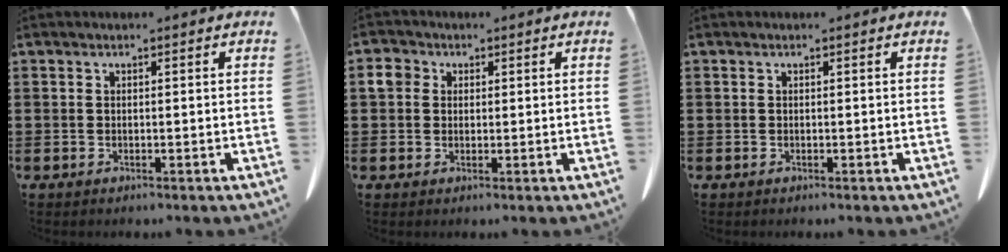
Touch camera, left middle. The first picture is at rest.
{"total": 2.6, "force": [1.1, 2.2, 0.9], "torque": [-0.029, 0.008, 0.019]}
{"total": 0.0}